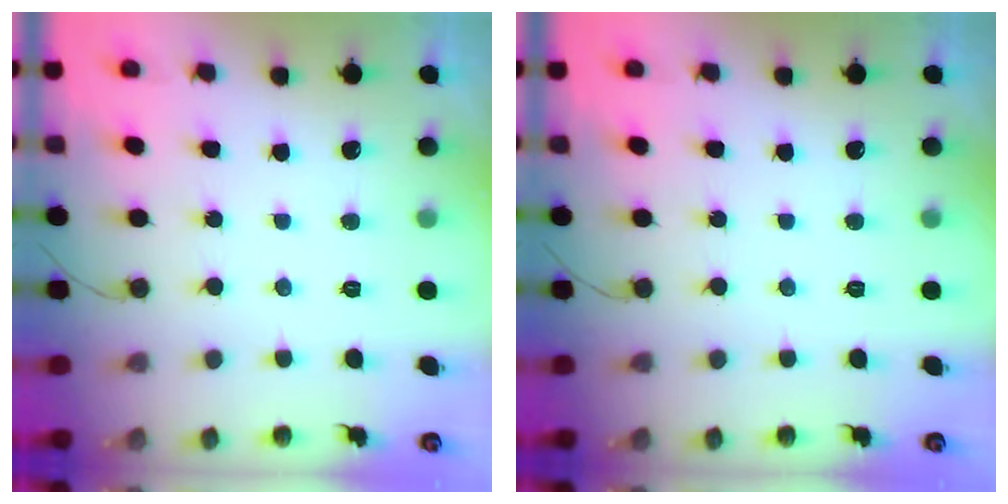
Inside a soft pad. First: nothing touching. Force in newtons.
{"total": 0.0}